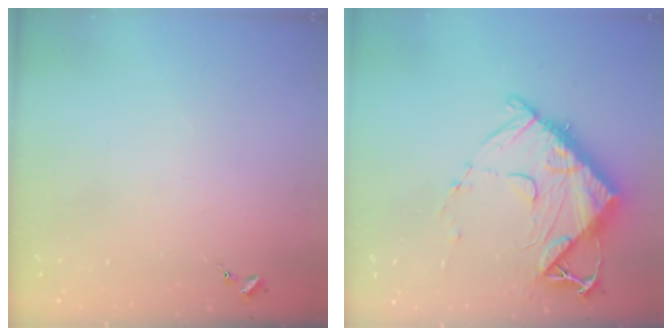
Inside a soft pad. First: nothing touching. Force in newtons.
{"total": 13.6, "press": 13.6, "slide": 0.8}